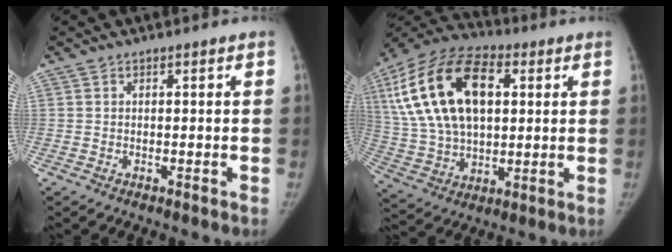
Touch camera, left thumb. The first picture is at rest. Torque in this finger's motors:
{"motor_torque": [0.16, 1.66, 2.15, -0.62, 0.22]}